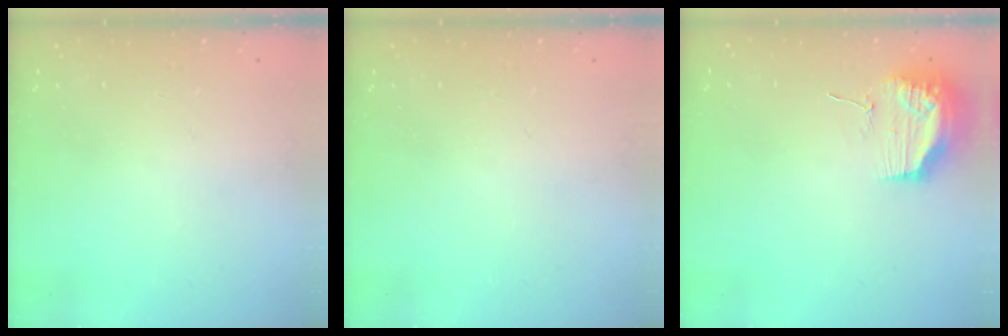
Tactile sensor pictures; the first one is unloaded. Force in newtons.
{"total": 0.0}
{"total": 12.3, "press": 12.3, "slide": 1.1}